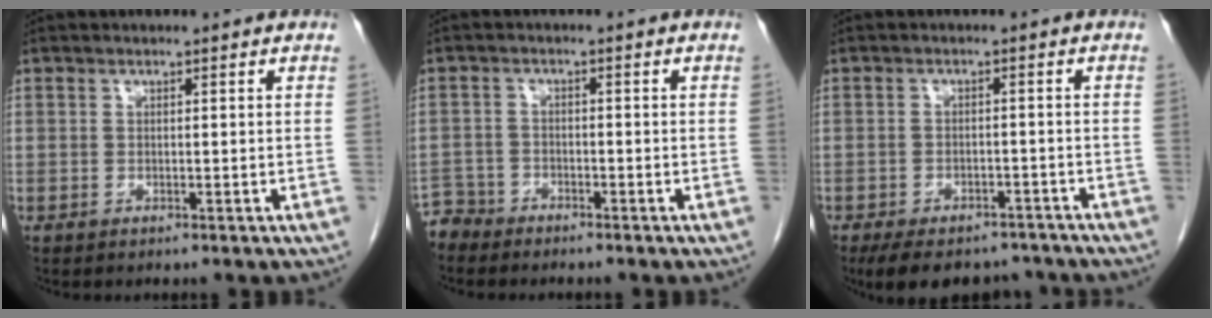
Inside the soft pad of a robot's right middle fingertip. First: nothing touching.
{"total": 3.4, "force": [-3.1, 1.0, -0.9], "torque": [0.017, -0.003, -0.064]}
{"total": 11.8, "force": [-9.7, 5.2, 4.3], "torque": [-0.075, 0.002, -0.129]}